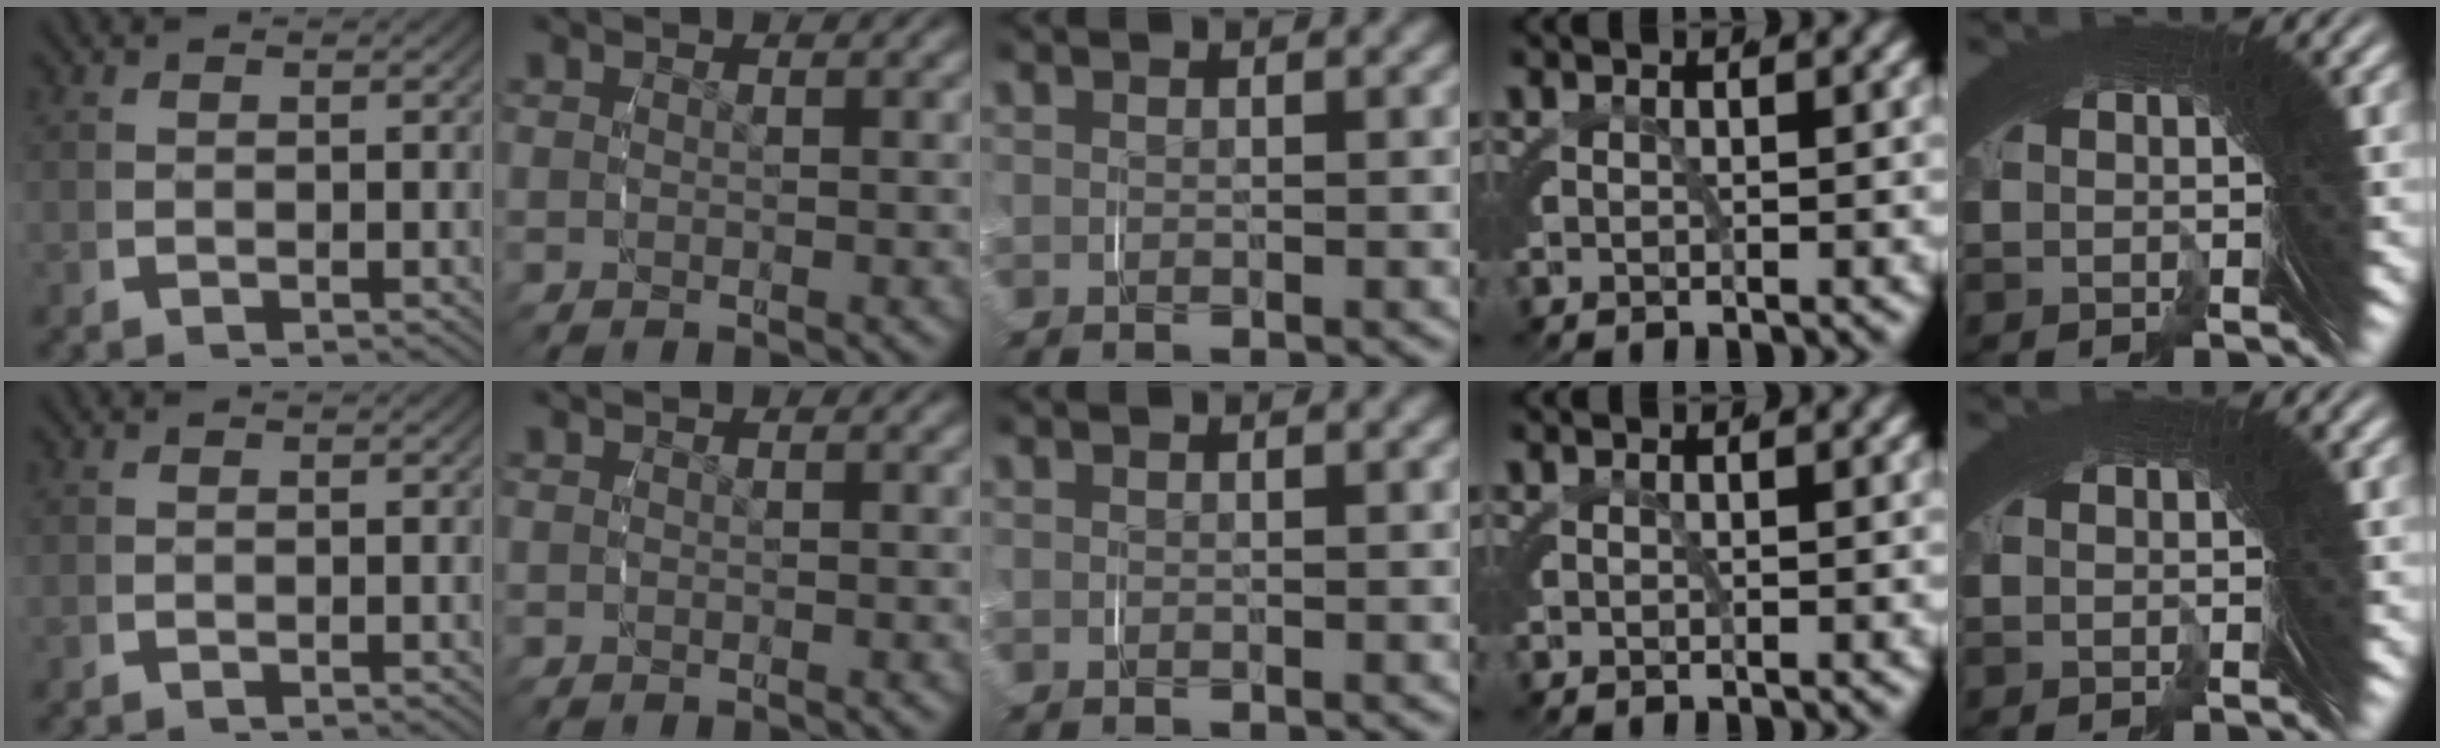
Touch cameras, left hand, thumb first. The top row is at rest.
{}